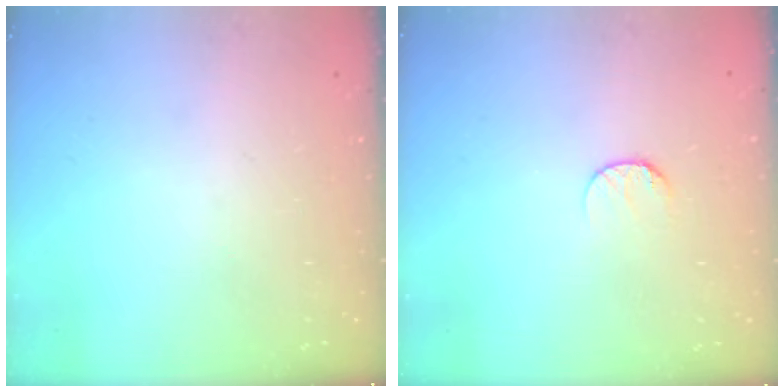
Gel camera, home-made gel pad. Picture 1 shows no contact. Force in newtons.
{"total": 6.3, "press": 6.3, "slide": 0.6}